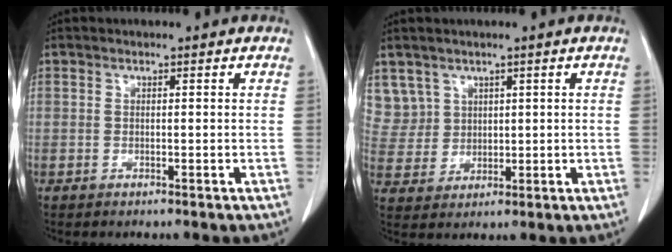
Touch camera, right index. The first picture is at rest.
{"total": 6.3, "force": [3.5, 5.2, -0.2], "torque": [0.006, 0.012, 0.085]}